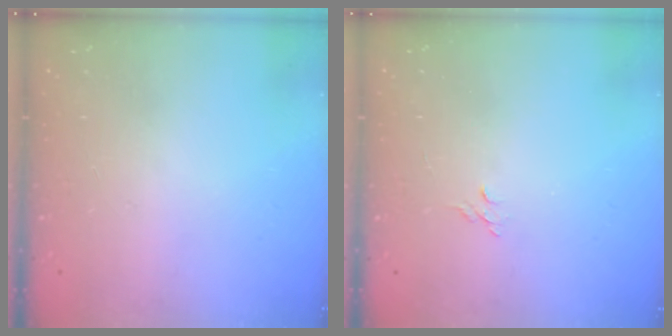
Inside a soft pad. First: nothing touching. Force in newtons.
{"total": 4.3, "press": 4.3, "slide": 0.4}